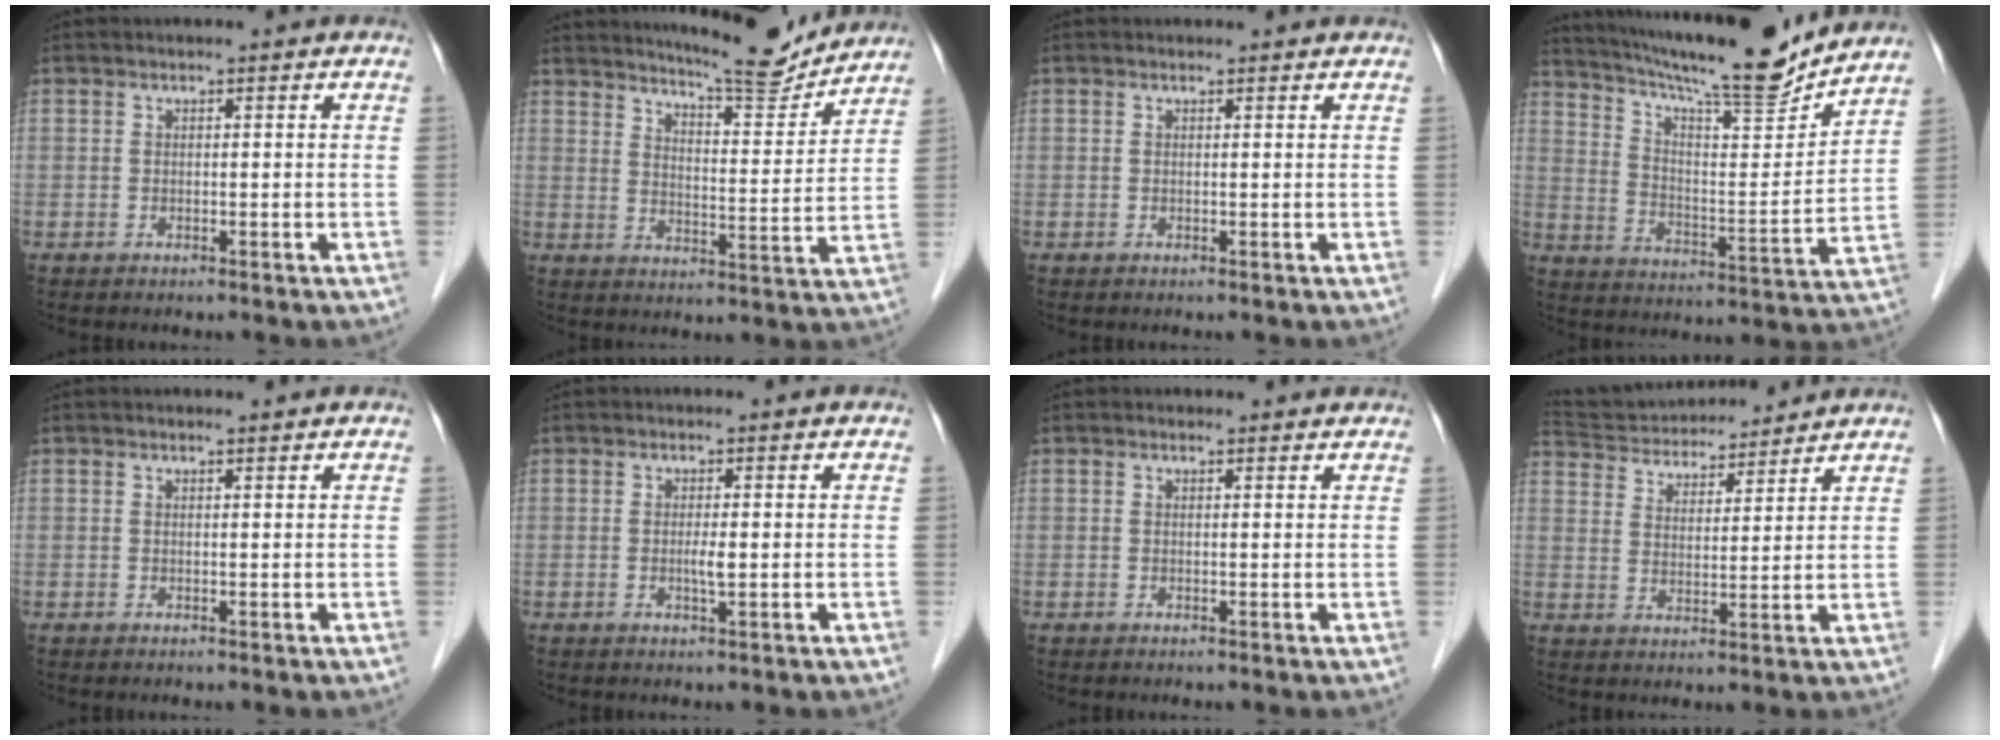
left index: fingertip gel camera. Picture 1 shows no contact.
{"total": 11.6, "force": [11.2, 0.9, 3.1], "torque": [-0.048, -0.019, 0.156]}
{"total": 1.0, "force": [1.0, 0.2, 0.1], "torque": [-0.011, 0.004, 0.010]}
{"total": 19.5, "force": [17.6, 1.0, 8.3], "torque": [-0.148, -0.019, 0.269]}
{"total": 0.6, "force": [0.6, 0.0, 0.2], "torque": [-0.007, -0.001, 0.010]}
{"total": 1.5, "force": [-0.3, 0.1, 1.5], "torque": [-0.030, -0.005, -0.005]}
{"total": 1.5, "force": [1.4, 0.5, 0.0], "torque": [-0.007, 0.000, 0.010]}
{"total": 14.0, "force": [13.2, 3.0, 3.5], "torque": [-0.067, 0.030, 0.217]}